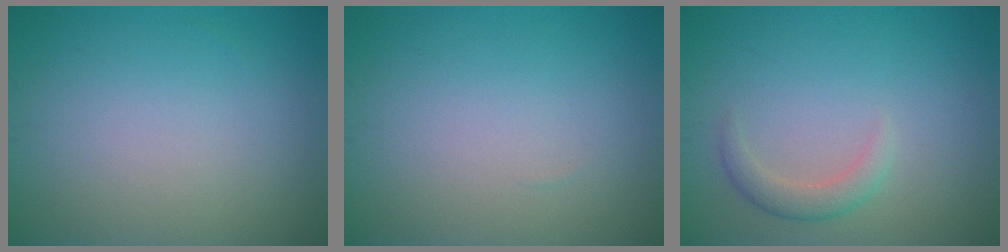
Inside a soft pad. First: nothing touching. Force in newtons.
{"total": 0.0}
{"total": 2.0, "press": 2.0, "slide": 0.1}